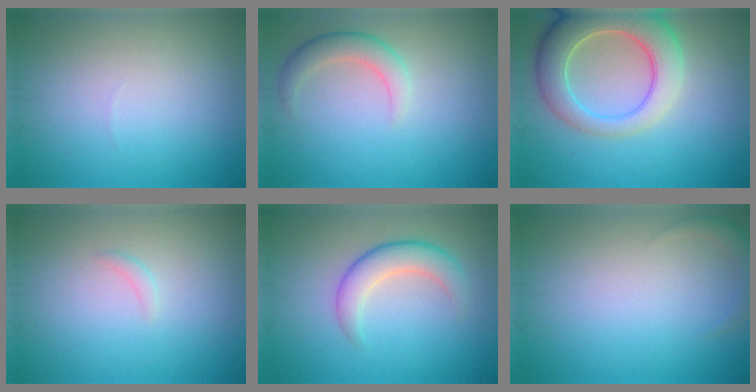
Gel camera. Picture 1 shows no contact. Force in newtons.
{"total": 2.8, "press": 2.8, "slide": 0.1}
{"total": 7.8, "press": 7.8, "slide": 0.9}
{"total": 0.6, "press": 0.6, "slide": 0.1}
{"total": 3.8, "press": 3.8, "slide": 0.1}
{"total": 1.4, "press": 1.4, "slide": 0.1}